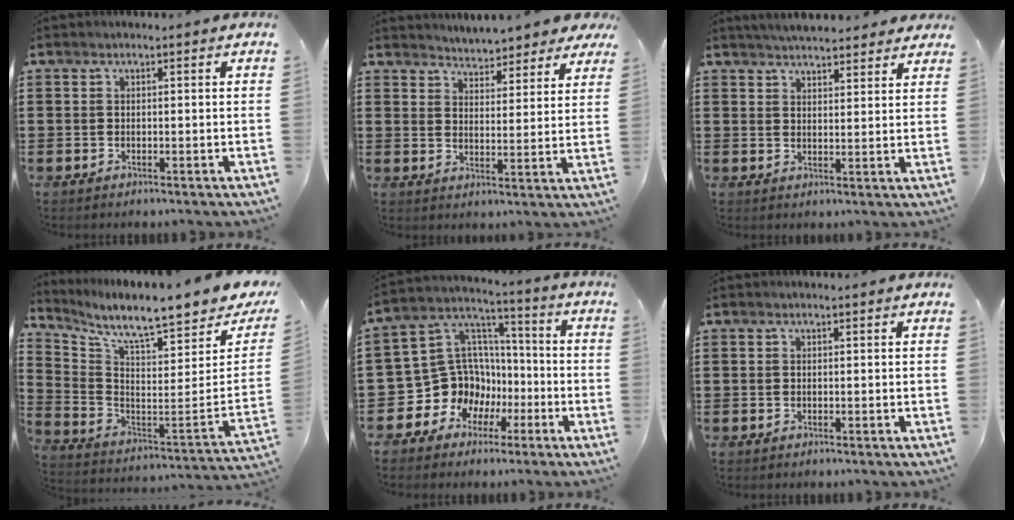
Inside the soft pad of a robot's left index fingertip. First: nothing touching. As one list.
[{"total": 4.5, "force": [4.5, 0.2, -0.4], "torque": [-0.015, -0.024, 0.082]}, {"total": 4.1, "force": [4.0, 0.5, 0.8], "torque": [-0.026, -0.009, 0.074]}, {"total": 8.2, "force": [6.9, 0.0, 4.5], "torque": [-0.104, -0.075, 0.106]}, {"total": 10.9, "force": [-3.3, 10.2, 1.7], "torque": [-0.089, -0.011, -0.047]}, {"total": 0.0}]